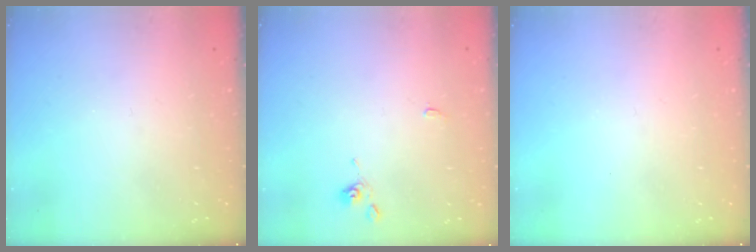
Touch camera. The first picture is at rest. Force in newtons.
{"total": 0.0}
{"total": 0.0}